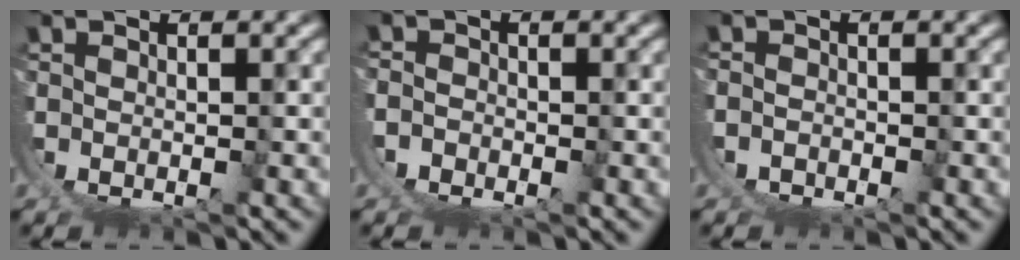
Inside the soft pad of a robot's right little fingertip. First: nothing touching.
{"total": 3.6, "force": [-0.3, 3.4, 1.0], "torque": [-0.046, -0.015, -0.008]}
{"total": 2.1, "force": [-0.2, 2.0, 0.7], "torque": [-0.034, -0.011, -0.003]}